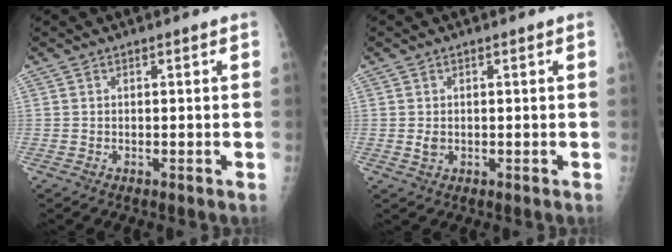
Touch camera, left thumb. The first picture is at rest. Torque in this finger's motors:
{"motor_torque": [-0.04, 0.03, 0.08, -0.22, 0.00]}